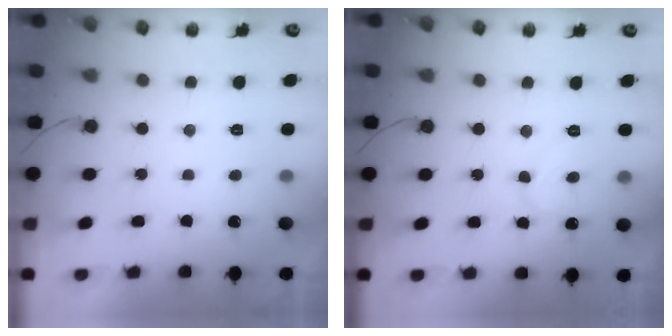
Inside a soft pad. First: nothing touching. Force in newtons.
{"total": 6.1, "press": 6.1, "slide": 0.4}